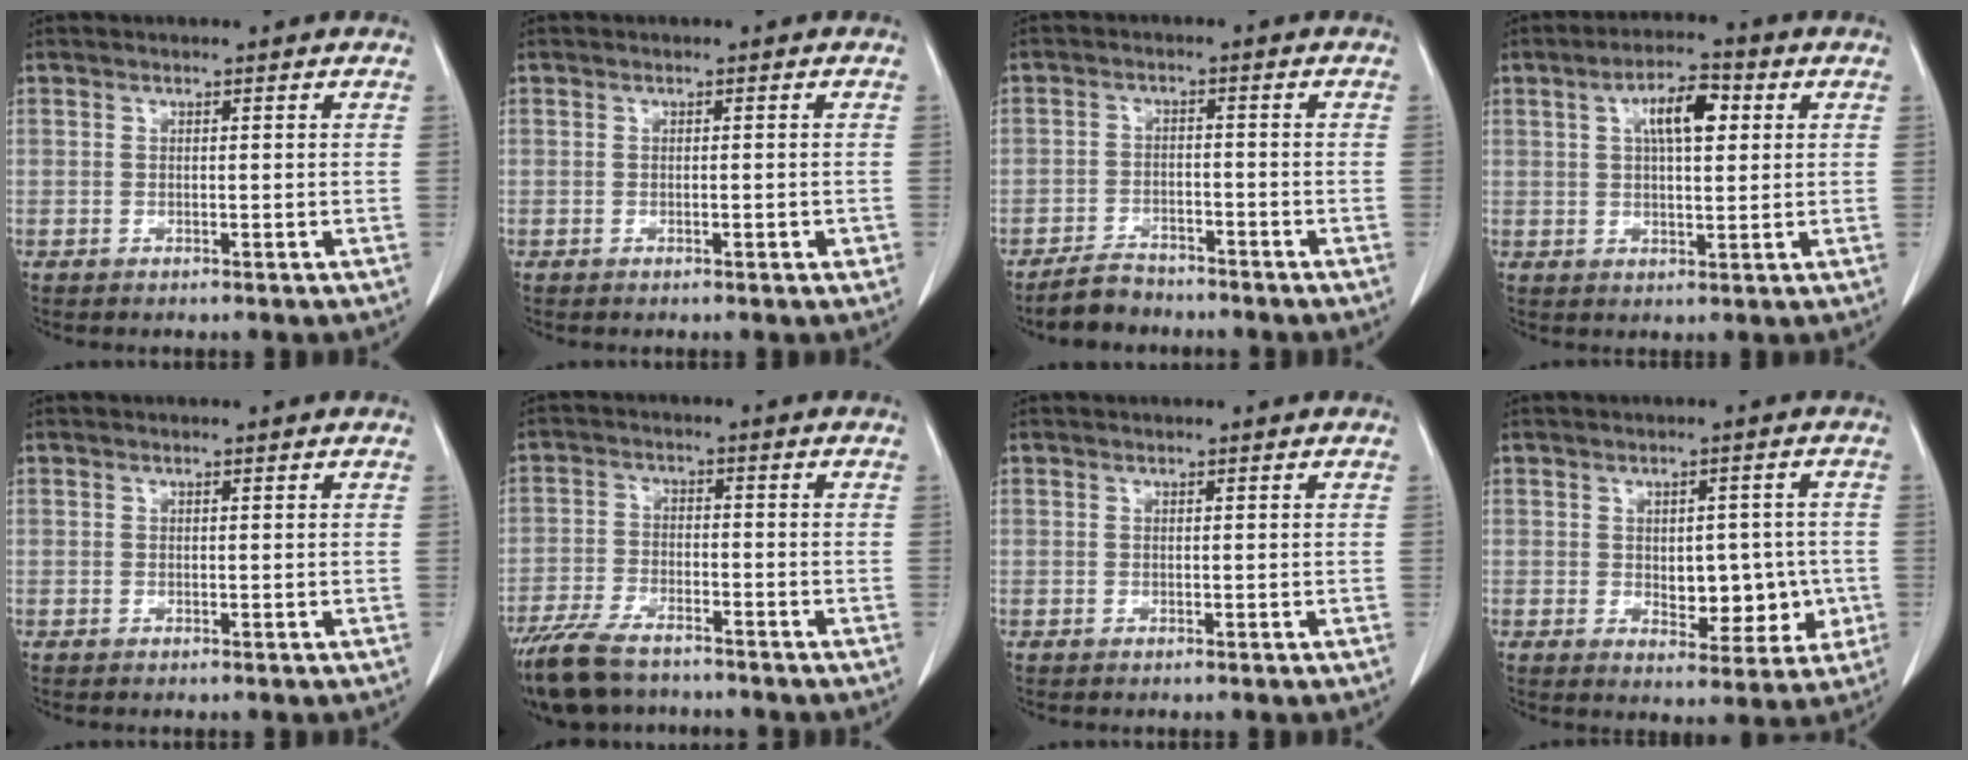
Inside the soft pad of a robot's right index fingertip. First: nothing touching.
{"total": 1.7, "force": [-0.4, 0.7, 1.5], "torque": [-0.030, 0.004, -0.001]}
{"total": 4.9, "force": [-4.3, 2.1, 1.0], "torque": [-0.026, -0.004, -0.077]}
{"total": 7.8, "force": [2.4, 2.8, 6.9], "torque": [-0.125, 0.016, 0.041]}
{"total": 0.0}
{"total": 11.3, "force": [-9.0, 4.0, 5.6], "torque": [-0.107, -0.019, -0.154]}
{"total": 0.0}
{"total": 9.1, "force": [-0.8, 5.4, 7.3], "torque": [-0.088, 0.014, 0.006]}